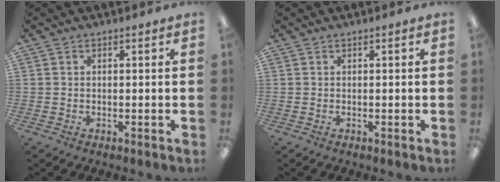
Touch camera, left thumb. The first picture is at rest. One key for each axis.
{"total": 0.0}